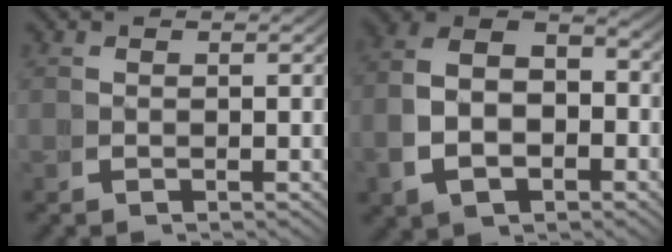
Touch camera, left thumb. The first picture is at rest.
{"total": 10.2, "force": [-0.3, 7.4, 7.0], "torque": [-0.129, -0.016, -0.003]}